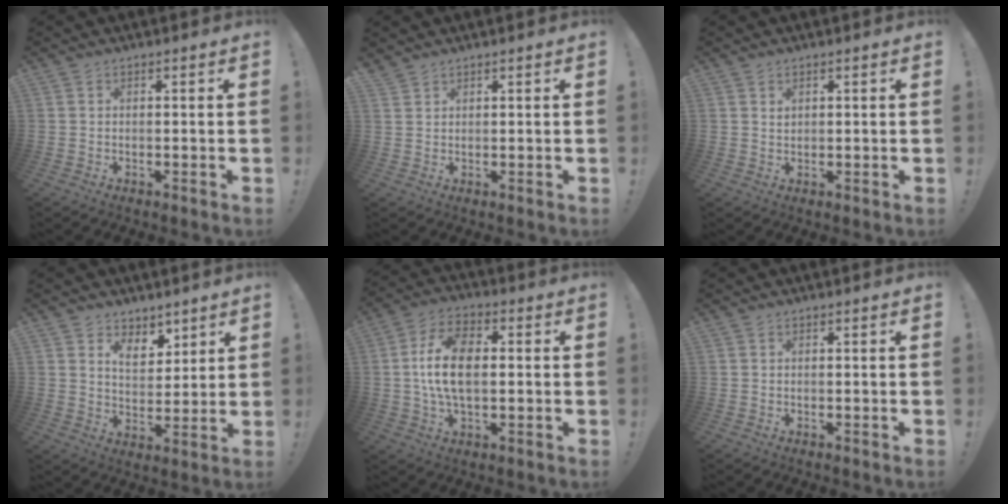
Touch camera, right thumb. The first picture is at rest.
{"total": 1.8, "force": [1.7, 0.6, 0.4], "torque": [-0.009, -0.009, 0.033]}
{"total": 1.2, "force": [0.9, 0.7, 0.2], "torque": [0.001, -0.002, 0.016]}
{"total": 7.4, "force": [4.8, 5.0, 2.5], "torque": [-0.043, -0.032, 0.091]}
{"total": 12.6, "force": [0.4, 7.0, 10.4], "torque": [-0.190, 0.005, 0.008]}
{"total": 0.0}